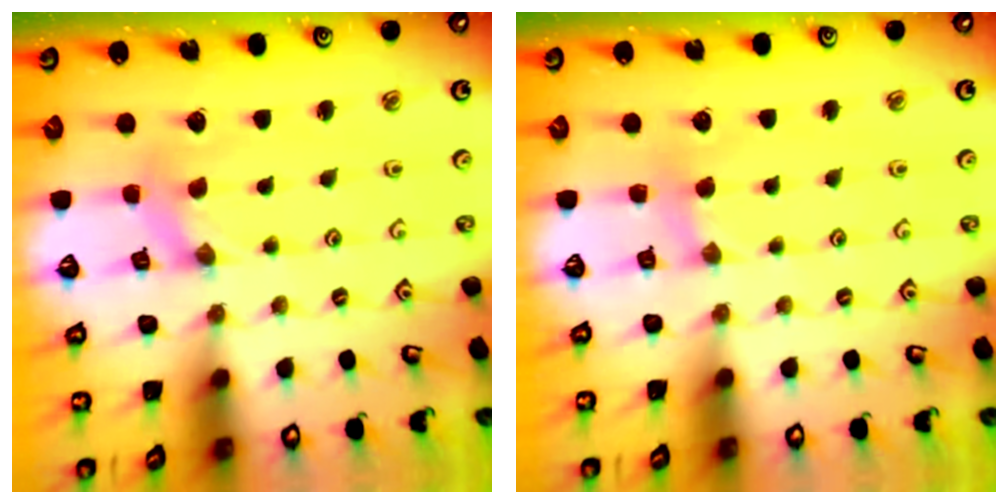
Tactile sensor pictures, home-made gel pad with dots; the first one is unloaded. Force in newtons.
{"total": 2.7, "press": 2.7, "slide": 0.4}